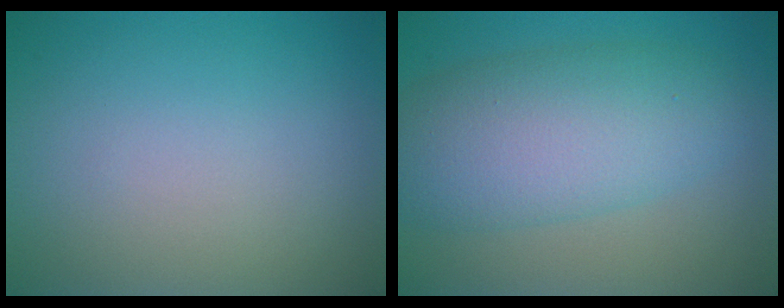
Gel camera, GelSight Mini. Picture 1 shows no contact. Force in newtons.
{"total": 7.7, "press": 7.7, "slide": 0.1}